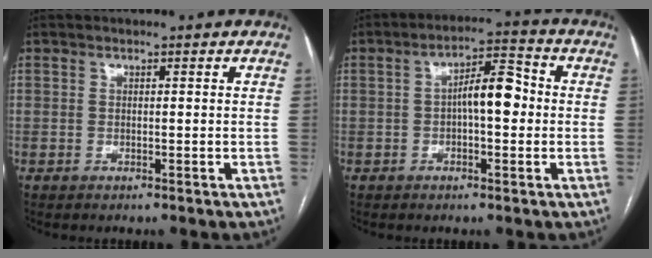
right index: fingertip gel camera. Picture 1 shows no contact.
{"total": 6.7, "force": [-0.1, 2.2, 6.4], "torque": [-0.103, 0.026, -0.005]}